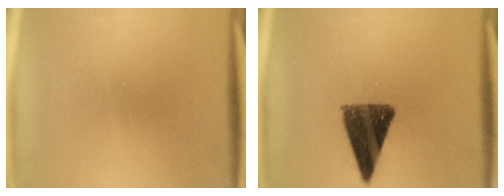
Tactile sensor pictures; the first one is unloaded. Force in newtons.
{"total": 10.9}